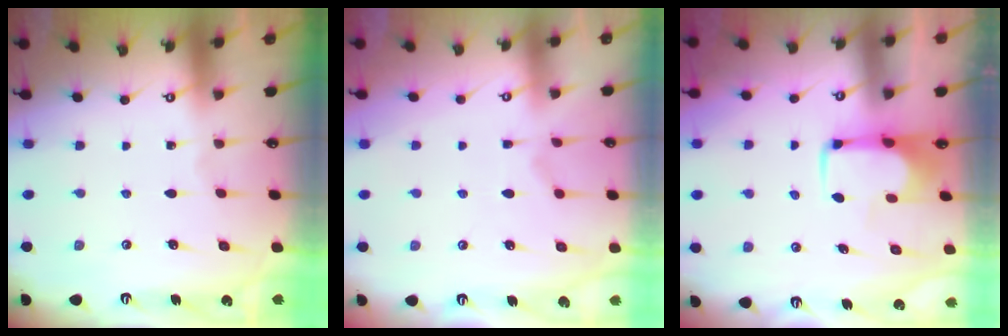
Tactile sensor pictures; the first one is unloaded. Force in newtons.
{"total": 3.8, "press": 3.7, "slide": 1.2}
{"total": 1.9, "press": 1.9, "slide": 0.4}